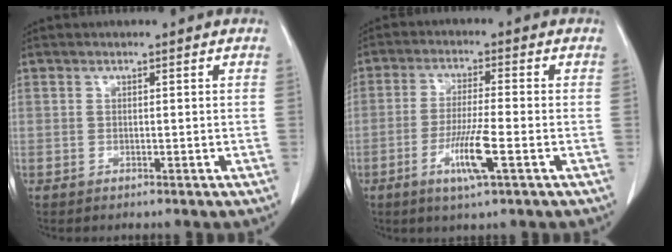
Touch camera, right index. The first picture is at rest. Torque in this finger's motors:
{"motor_torque": [1.00, -0.27, 0.38, 0.08]}